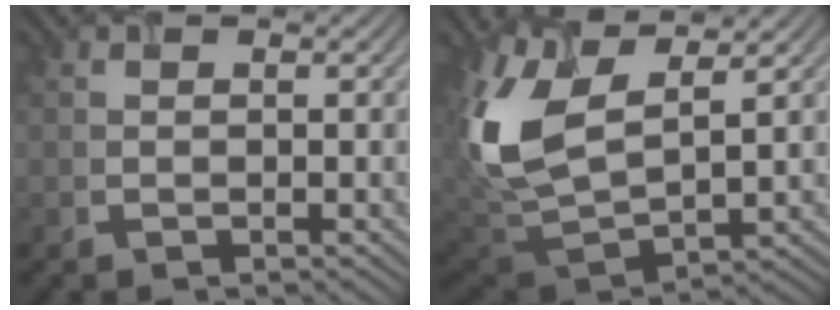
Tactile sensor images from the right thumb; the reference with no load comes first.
{"total": 11.2, "force": [4.5, 5.4, 8.7], "torque": [-0.227, 0.000, 0.102]}